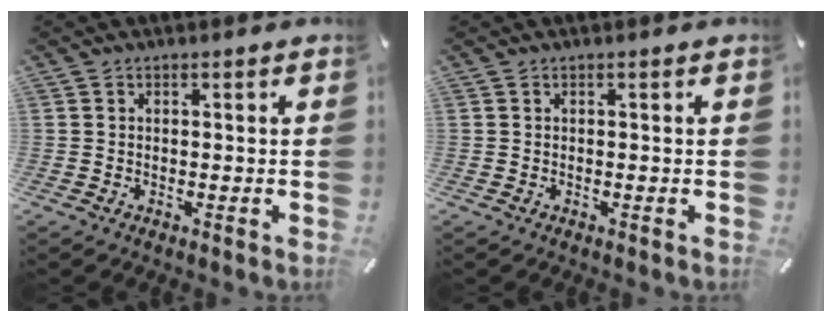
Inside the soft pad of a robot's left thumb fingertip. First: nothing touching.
{"total": 0.0}